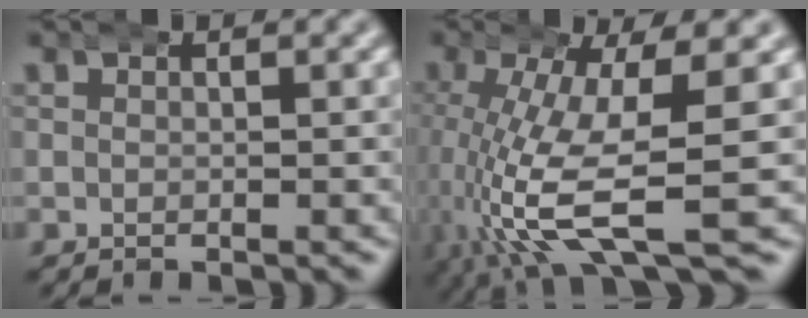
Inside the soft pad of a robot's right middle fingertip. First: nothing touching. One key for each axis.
{"total": 9.4, "fx": -2.1, "fy": 3.3, "fz": 8.6, "tx": -0.176, "ty": -0.040, "tz": -0.007}